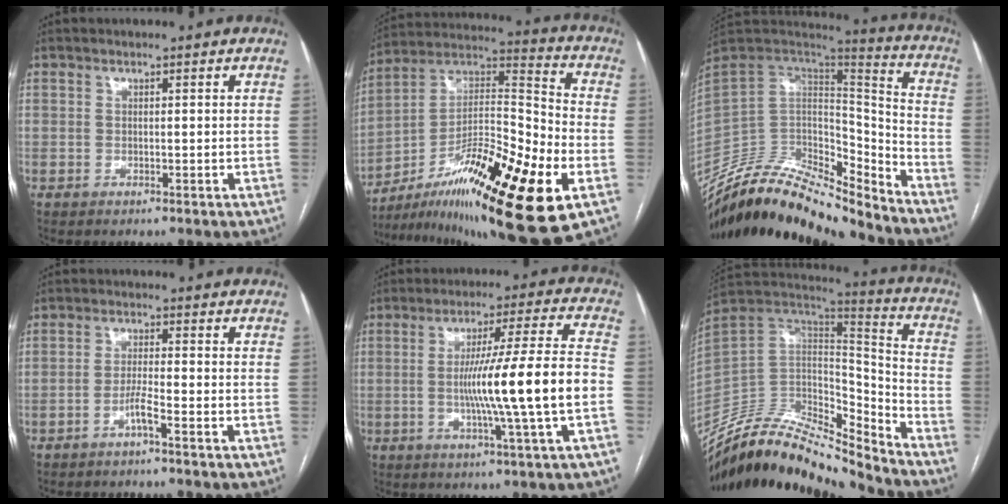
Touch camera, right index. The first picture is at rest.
{"total": 26.0, "force": [-12.3, 3.3, 22.6], "torque": [-0.346, -0.007, -0.200]}
{"total": 26.2, "force": [-23.6, 6.3, 9.5], "torque": [-0.199, 0.020, -0.387]}
{"total": 2.6, "force": [-1.6, -0.5, 2.0], "torque": [-0.039, 0.000, -0.033]}
{"total": 14.9, "force": [-2.4, -1.7, 14.7], "torque": [-0.243, 0.000, -0.041]}
{"total": 24.2, "force": [-22.2, 5.3, 8.3], "torque": [-0.182, 0.028, -0.370]}